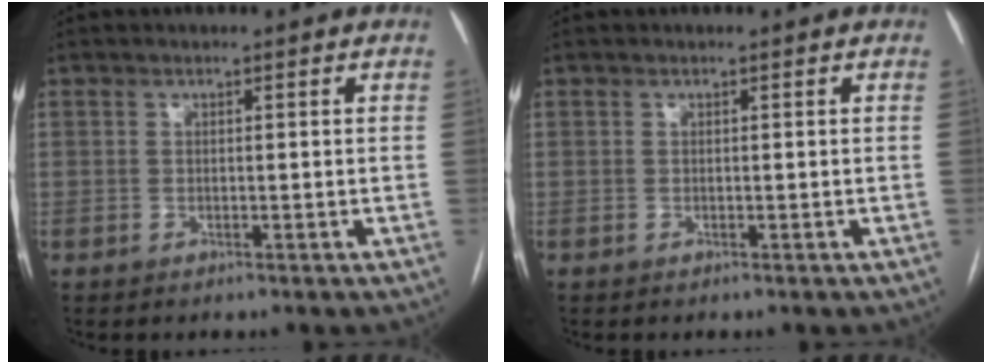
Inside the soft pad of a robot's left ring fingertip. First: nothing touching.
{"total": 0.0}